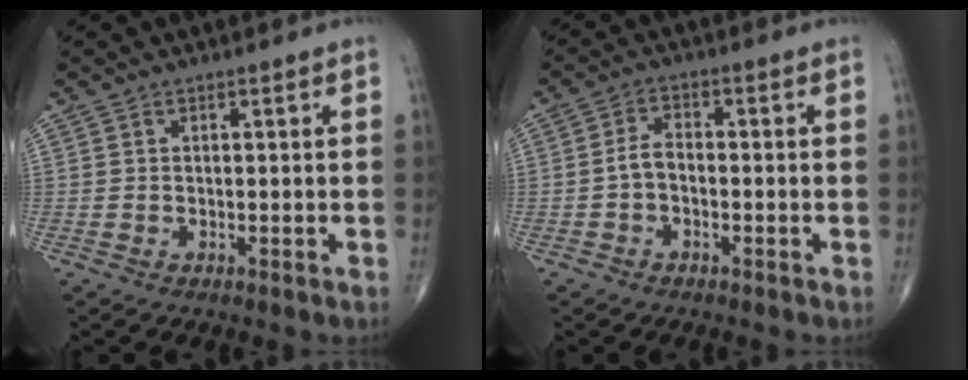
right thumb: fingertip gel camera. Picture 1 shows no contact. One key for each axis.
{"total": 3.3, "fx": -1.0, "fy": 2.0, "fz": 2.5, "tx": -0.040, "ty": 0.017, "tz": -0.024}